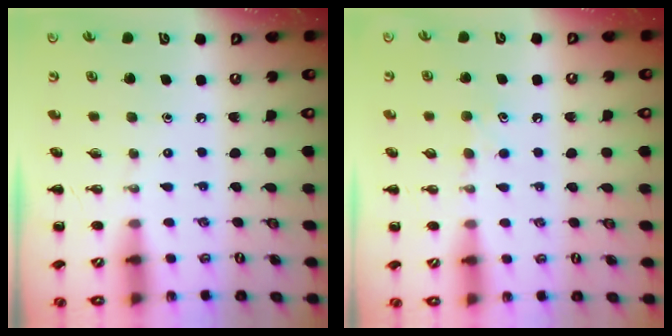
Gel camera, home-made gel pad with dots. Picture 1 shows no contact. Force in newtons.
{"total": 5.9, "press": 5.7, "slide": 1.5}